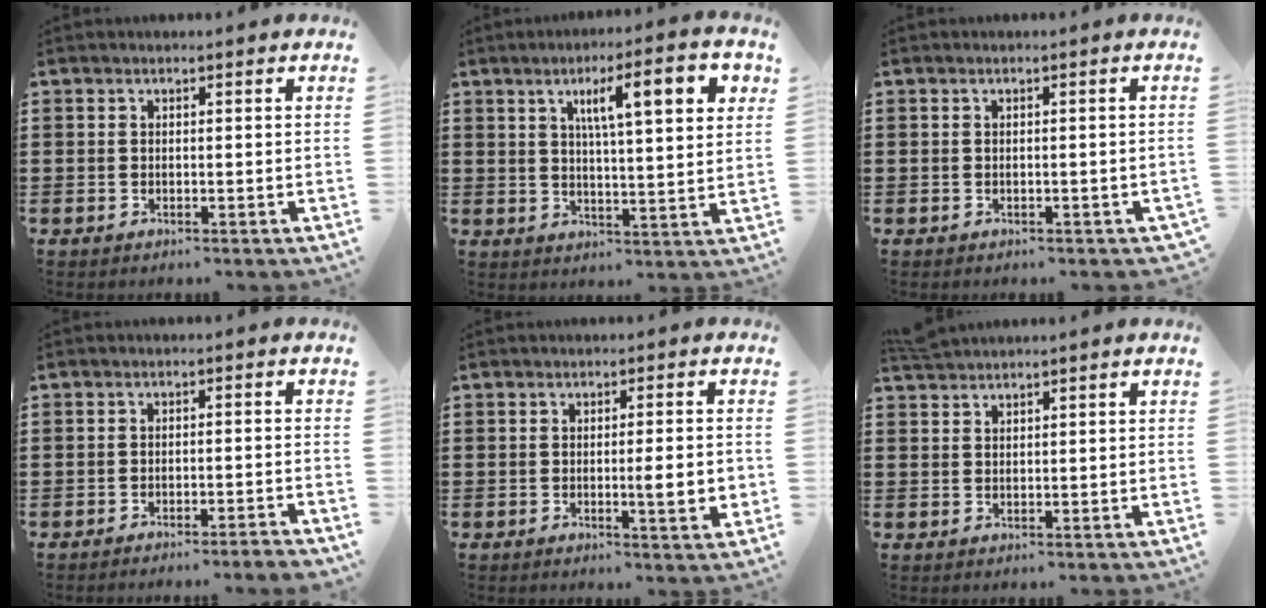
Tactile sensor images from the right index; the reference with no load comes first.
{"total": 9.4, "force": [3.9, 2.0, 8.3], "torque": [-0.154, 0.004, 0.058]}
{"total": 0.5, "force": [-0.1, 0.1, 0.5], "torque": [-0.011, -0.001, -0.001]}
{"total": 2.2, "force": [-2.1, -0.3, 0.7], "torque": [-0.012, 0.001, -0.043]}
{"total": 4.9, "force": [-0.6, 0.5, 4.8], "torque": [-0.071, -0.008, -0.012]}
{"total": 1.7, "force": [1.7, -0.1, 0.0], "torque": [-0.005, 0.000, 0.034]}